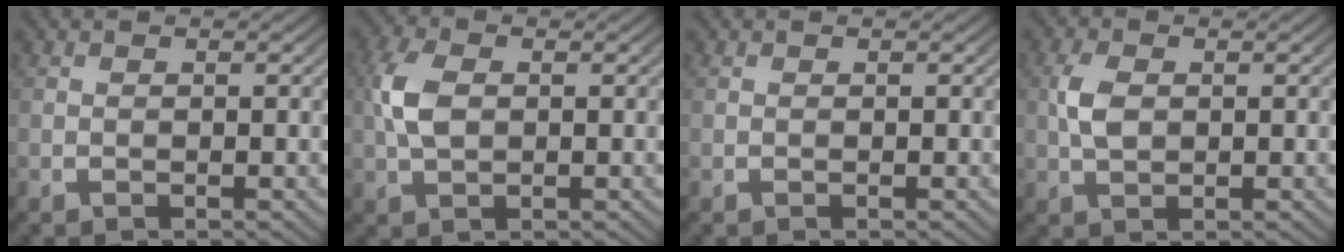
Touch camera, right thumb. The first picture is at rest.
{"total": 3.8, "force": [0.5, 2.4, 2.9], "torque": [-0.078, -0.002, 0.013]}
{"total": 0.0}
{"total": 2.8, "force": [0.4, 1.8, 2.1], "torque": [-0.054, -0.004, 0.011]}